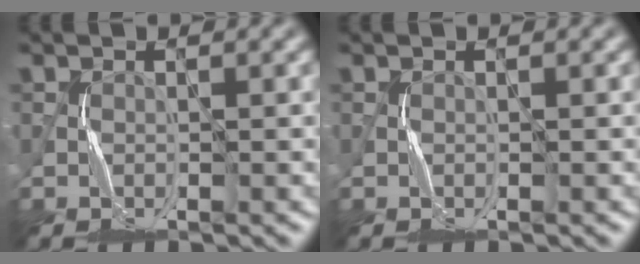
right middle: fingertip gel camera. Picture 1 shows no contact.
{"total": 0.0}